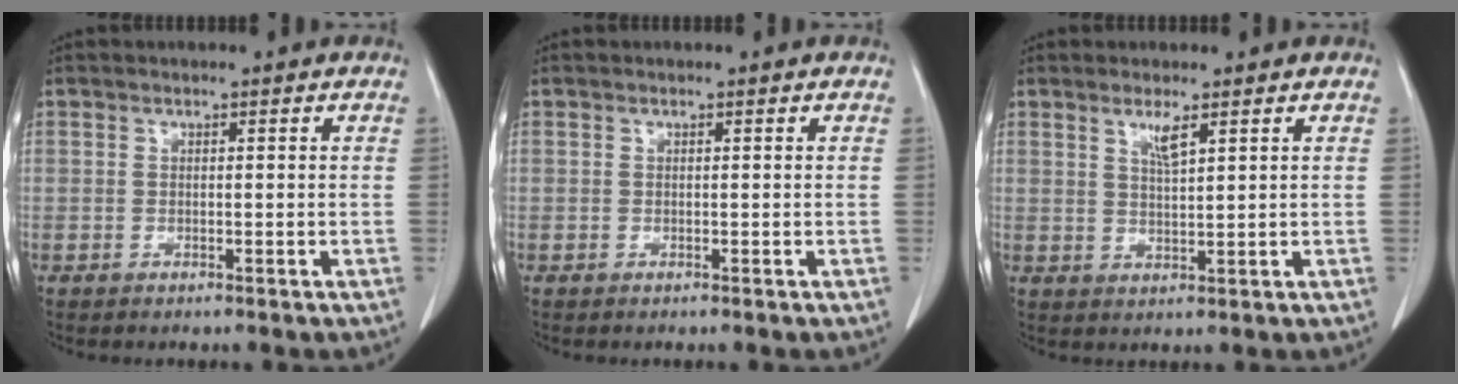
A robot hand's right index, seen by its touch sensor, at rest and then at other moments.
{"total": 0.0}
{"total": 2.8, "force": [1.7, 0.1, 2.2], "torque": [-0.046, -0.004, 0.034]}